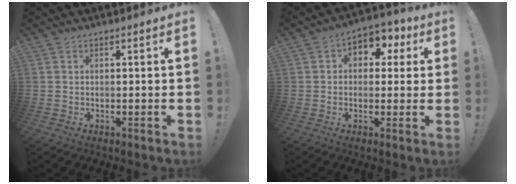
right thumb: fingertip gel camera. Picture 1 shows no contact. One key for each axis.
{"total": 6.1, "fx": 1.0, "fy": 5.3, "fz": 3.0, "tx": -0.030, "ty": 0.000, "tz": 0.020}